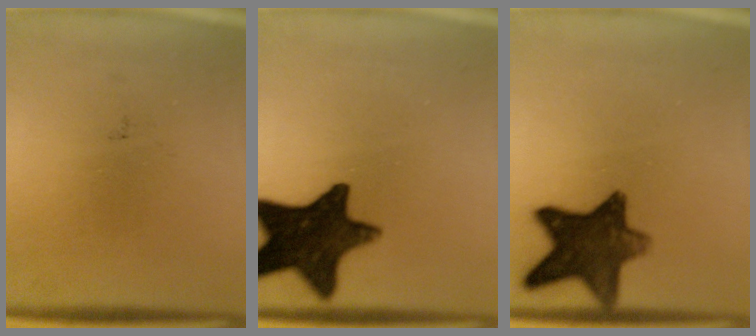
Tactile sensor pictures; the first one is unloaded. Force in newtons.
{"total": 15.8}
{"total": 11.7}